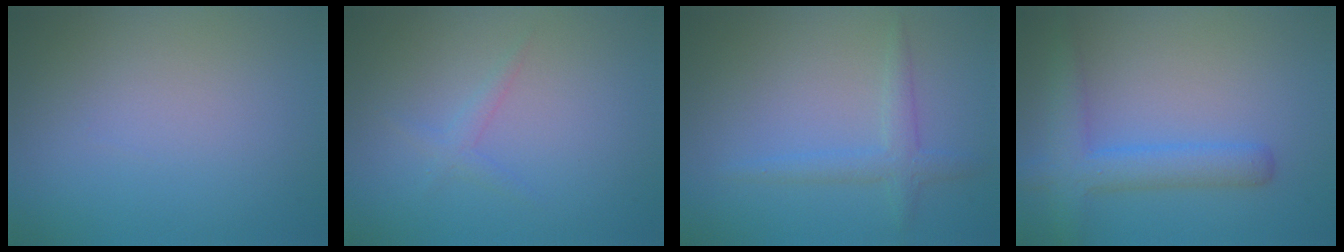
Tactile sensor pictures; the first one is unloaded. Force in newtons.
{"total": 1.1, "press": 1.1, "slide": 0.0}
{"total": 2.1, "press": 2.1, "slide": 0.1}
{"total": 4.2, "press": 4.2, "slide": 0.2}